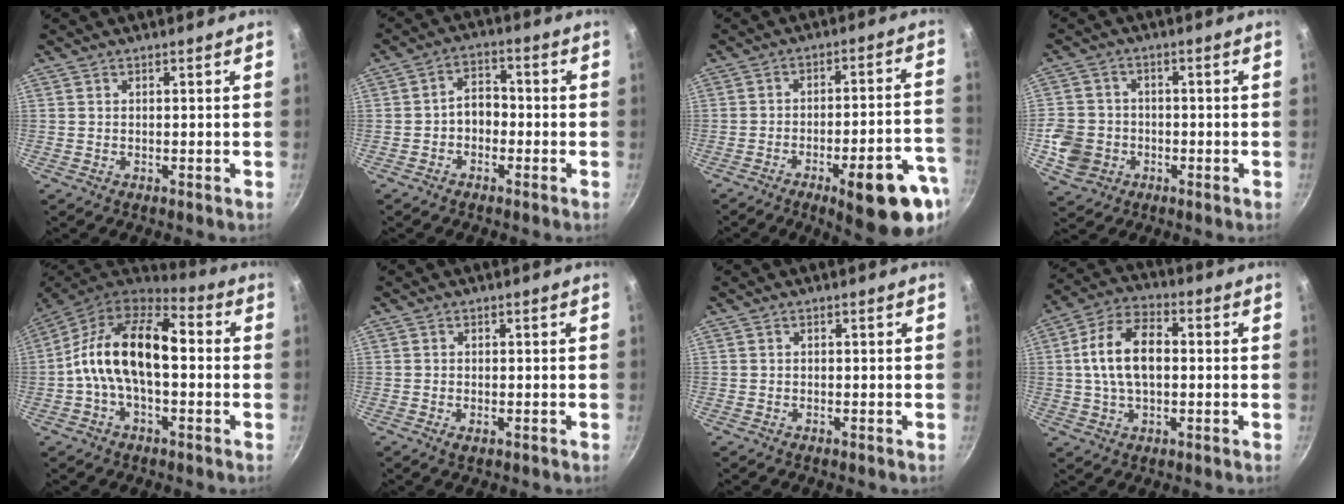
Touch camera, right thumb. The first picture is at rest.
{"total": 5.1, "force": [-1.2, 3.8, 3.2], "torque": [-0.031, 0.025, -0.032]}
{"total": 18.3, "force": [-8.6, 4.5, 15.5], "torque": [-0.162, 0.048, -0.107]}
{"total": 8.1, "force": [-2.3, 7.1, 3.1], "torque": [-0.046, 0.014, -0.039]}
{"total": 18.2, "force": [-0.2, 9.7, 15.4], "torque": [-0.270, 0.048, -0.011]}
{"total": 1.2, "force": [-0.4, 0.6, 1.0], "torque": [-0.020, 0.000, -0.005]}
{"total": 0.0}
{"total": 12.6, "force": [0.8, 7.2, 10.3], "torque": [-0.187, 0.024, 0.010]}